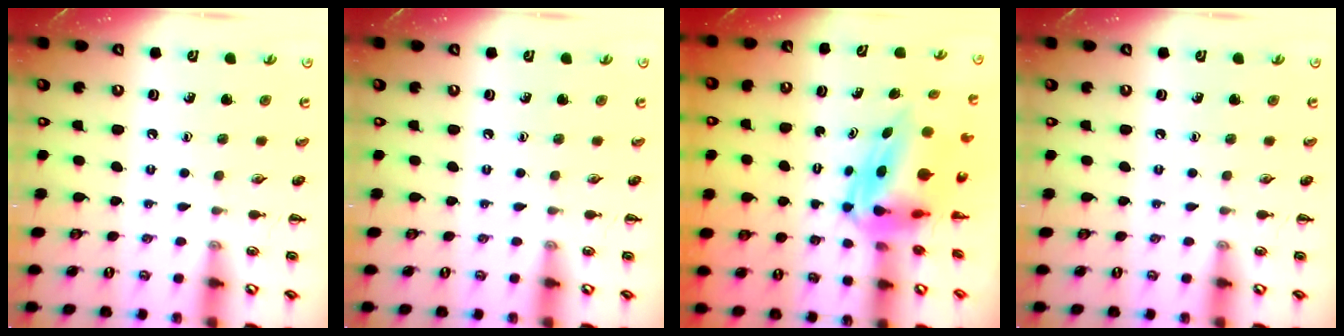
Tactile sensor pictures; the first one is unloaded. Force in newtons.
{"total": 0.0}
{"total": 7.6, "press": 7.3, "slide": 2.1}
{"total": 0.0}